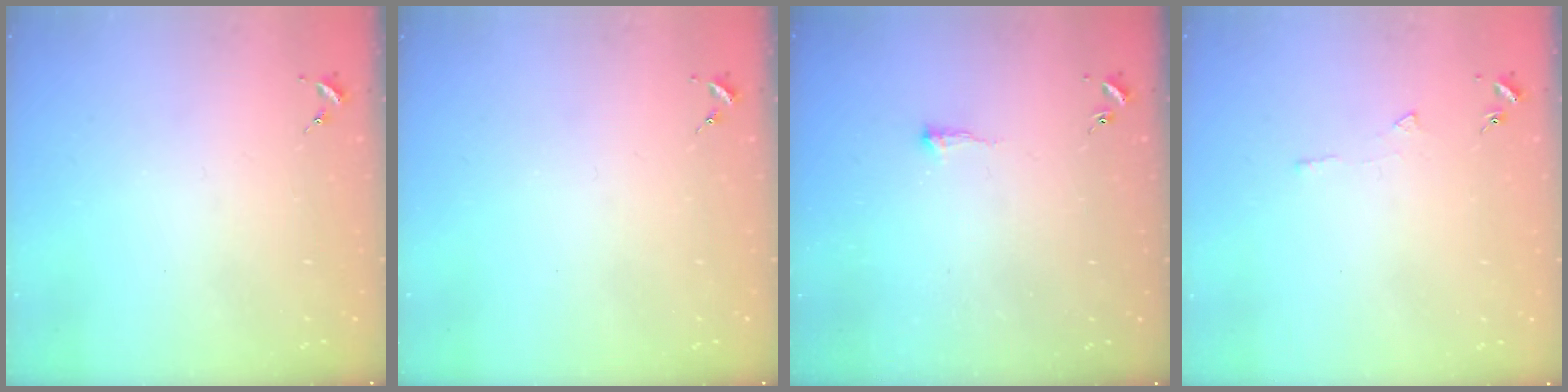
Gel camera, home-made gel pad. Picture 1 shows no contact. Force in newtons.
{"total": 0.0}
{"total": 4.6, "press": 4.6, "slide": 0.7}
{"total": 3.4, "press": 3.3, "slide": 0.5}